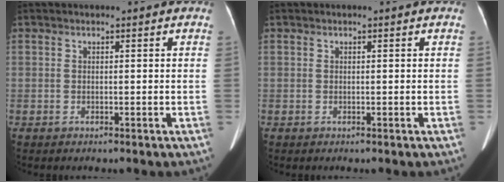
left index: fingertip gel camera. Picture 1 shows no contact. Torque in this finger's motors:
{"motor_torque": [-0.11, -0.03, 0.03, 0.02]}